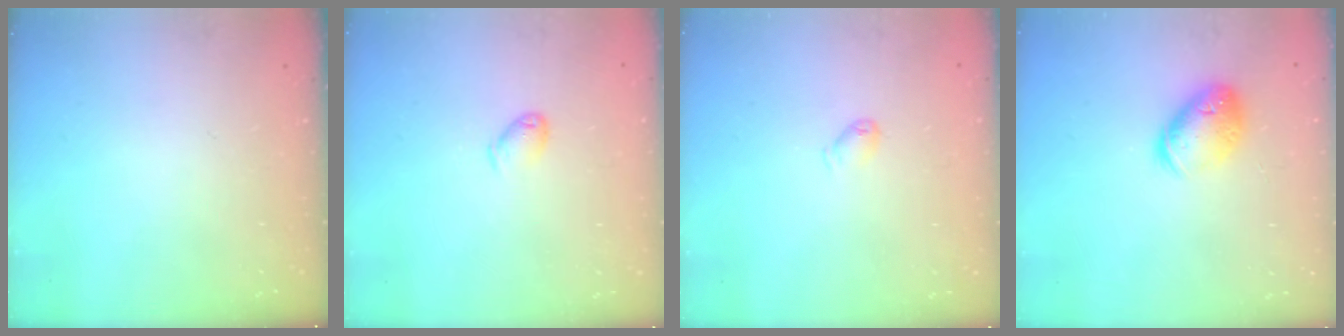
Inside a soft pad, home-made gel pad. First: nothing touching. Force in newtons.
{"total": 3.8, "press": 3.7, "slide": 0.7}
{"total": 4.4, "press": 4.3, "slide": 0.7}
{"total": 12.7, "press": 12.6, "slide": 1.9}